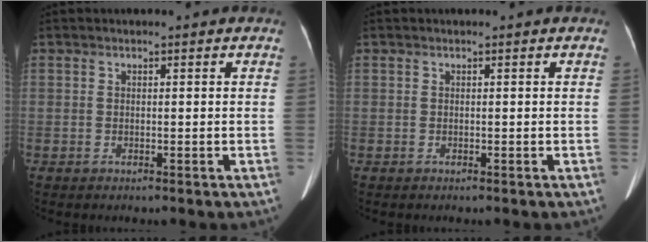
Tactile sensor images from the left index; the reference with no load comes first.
{"total": 0.0}